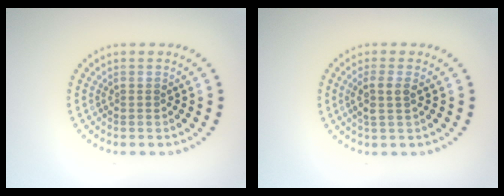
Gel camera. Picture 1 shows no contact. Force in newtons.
{"total": 2.0, "press": 1.7, "slide": 1.0}